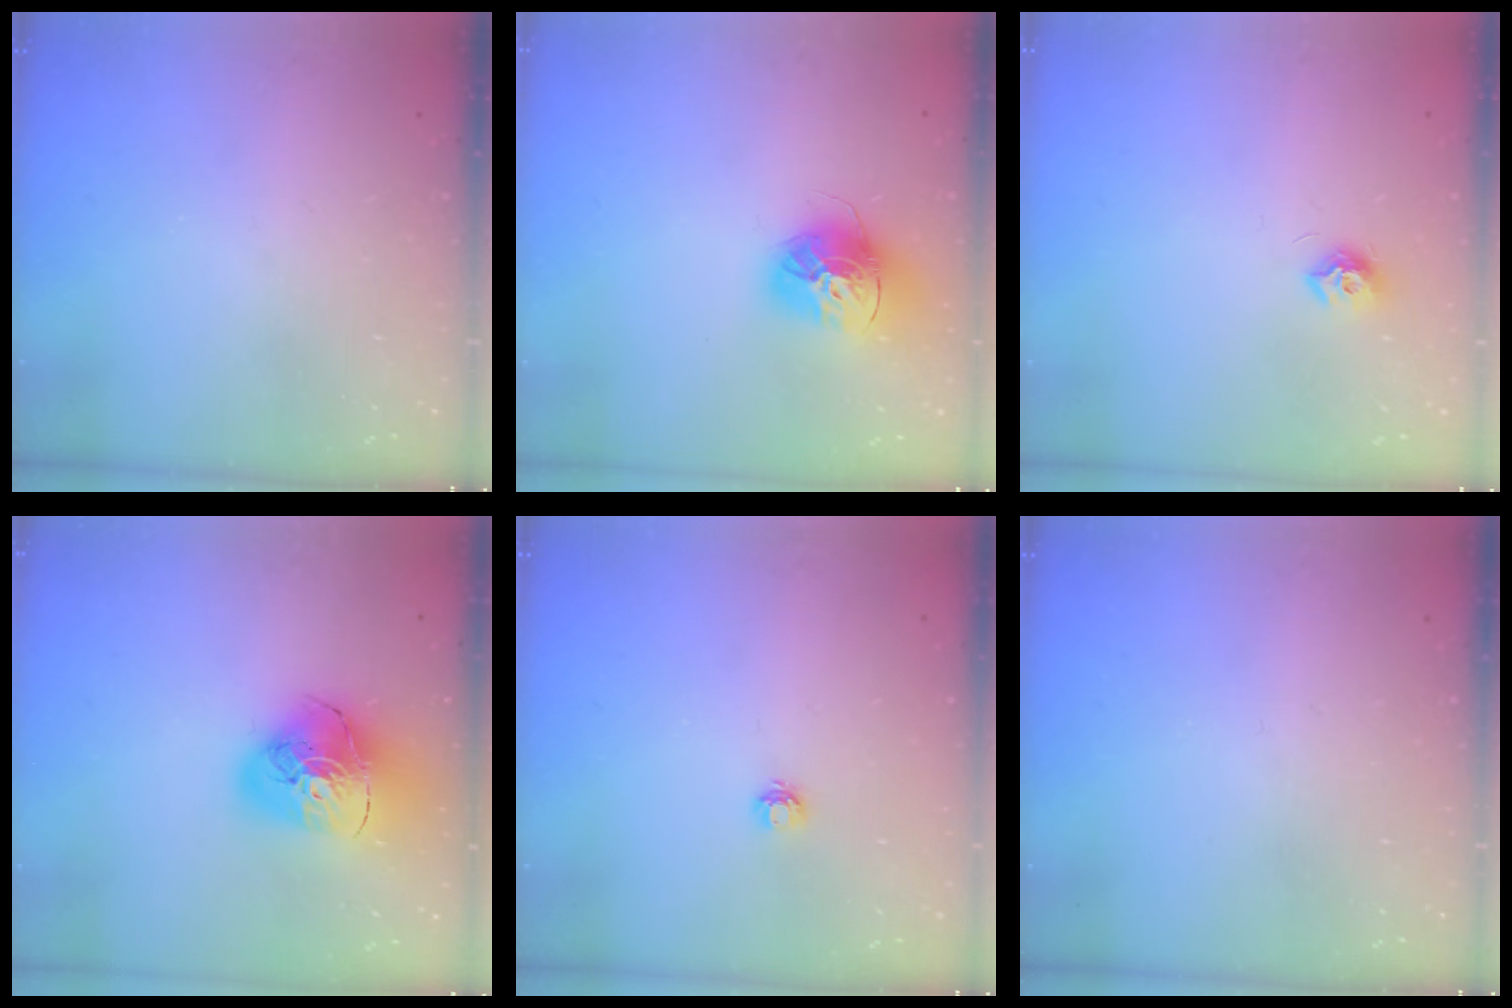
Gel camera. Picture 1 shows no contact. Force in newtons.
{"total": 15.6, "press": 15.5, "slide": 1.4}
{"total": 7.8, "press": 7.8, "slide": 0.3}
{"total": 18.7, "press": 18.6, "slide": 2.1}
{"total": 3.9, "press": 3.9, "slide": 0.5}
{"total": 0.0}